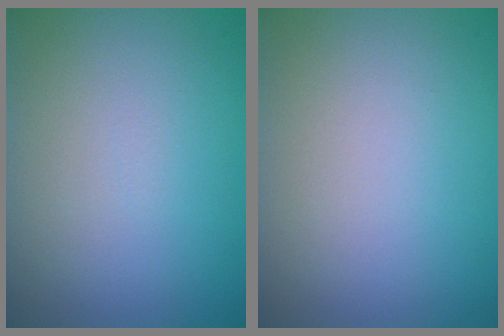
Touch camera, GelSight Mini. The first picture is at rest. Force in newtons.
{"total": 0.0}